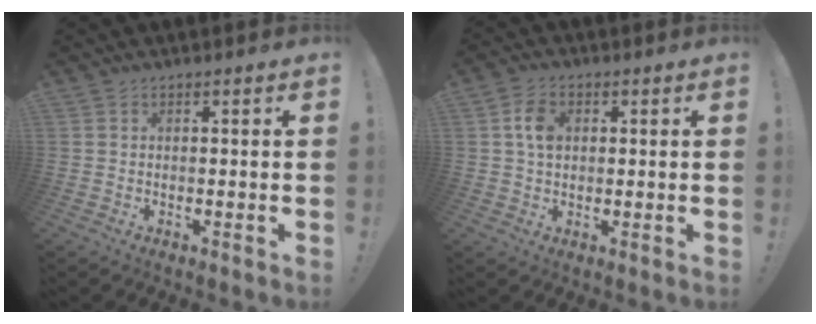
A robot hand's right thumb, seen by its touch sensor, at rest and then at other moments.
{"total": 6.1, "force": [1.0, 4.5, 4.1], "torque": [-0.057, 0.005, 0.018]}